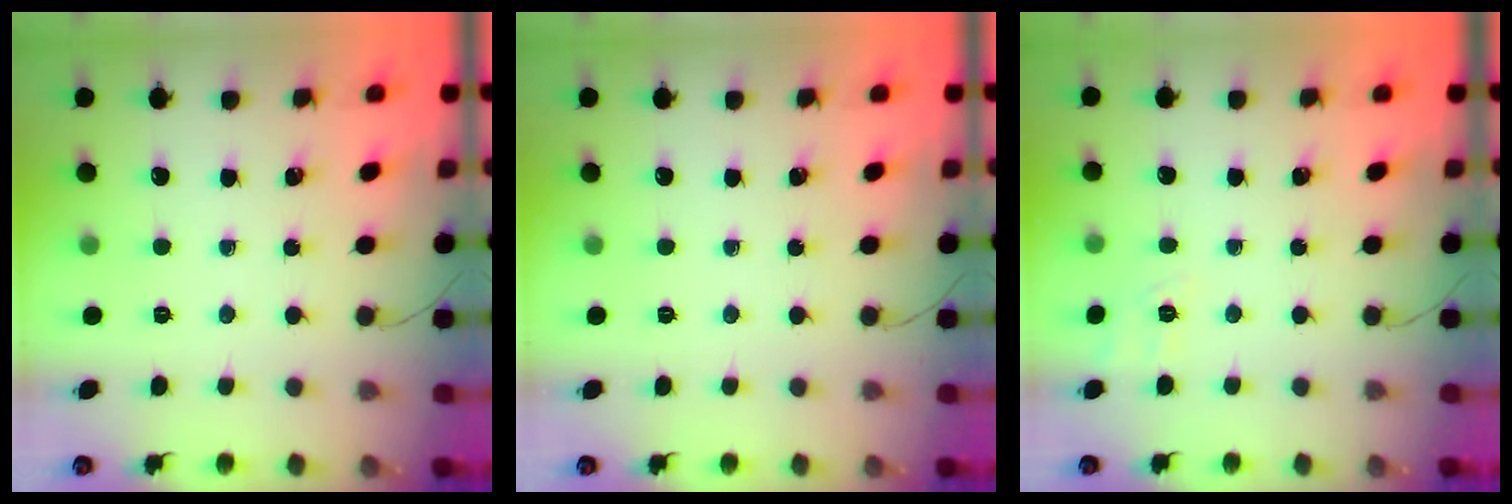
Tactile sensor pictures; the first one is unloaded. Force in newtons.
{"total": 0.0}
{"total": 3.3, "press": 2.6, "slide": 2.0}